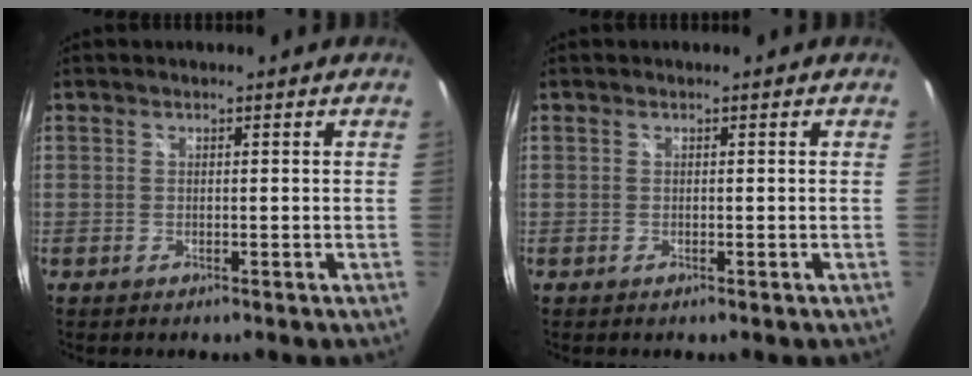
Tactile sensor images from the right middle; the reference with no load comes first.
{"total": 0.0}